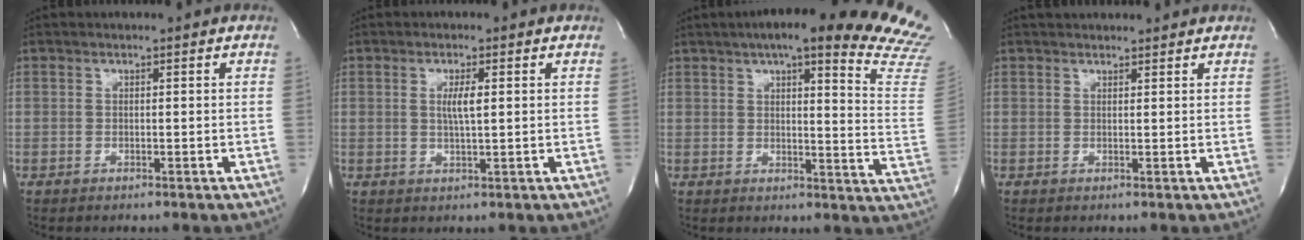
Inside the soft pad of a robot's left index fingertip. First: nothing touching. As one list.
[{"total": 2.7, "force": [0.1, 0.1, 2.7], "torque": [-0.053, -0.008, 0.003]}, {"total": 24.9, "force": [20.2, 2.6, 14.4], "torque": [-0.145, -0.063, 0.217]}, {"total": 4.8, "force": [4.5, 1.1, 1.2], "torque": [-0.010, 0.026, 0.055]}]